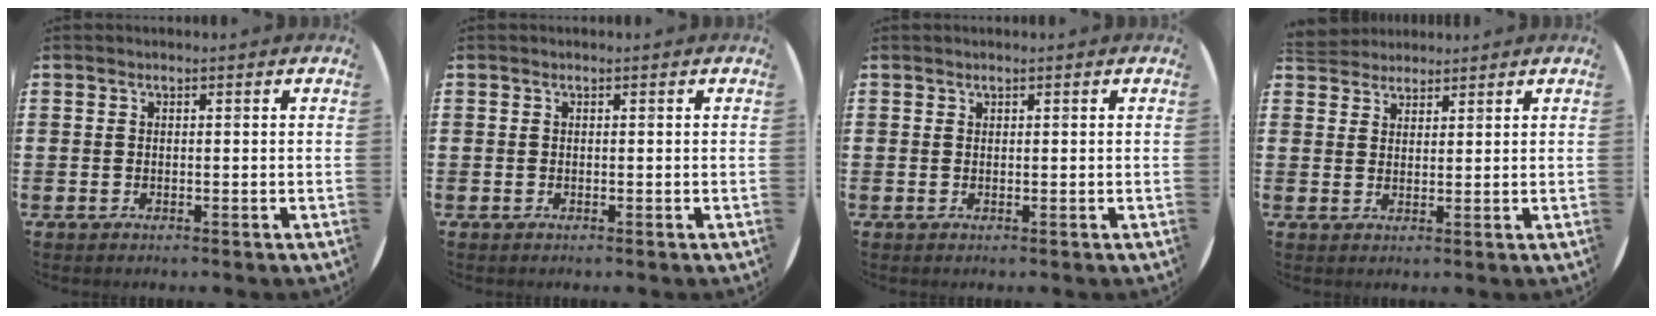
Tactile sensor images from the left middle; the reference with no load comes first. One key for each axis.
{"total": 0.0}
{"total": 0.0}
{"total": 3.1, "fx": 3.0, "fy": 0.9, "fz": -0.2, "tx": -0.004, "ty": -0.002, "tz": 0.058}